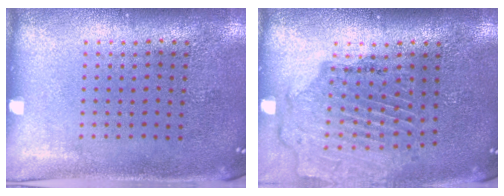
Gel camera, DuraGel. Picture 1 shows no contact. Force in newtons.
{"total": 1.6, "press": 1.6, "slide": 0.2}